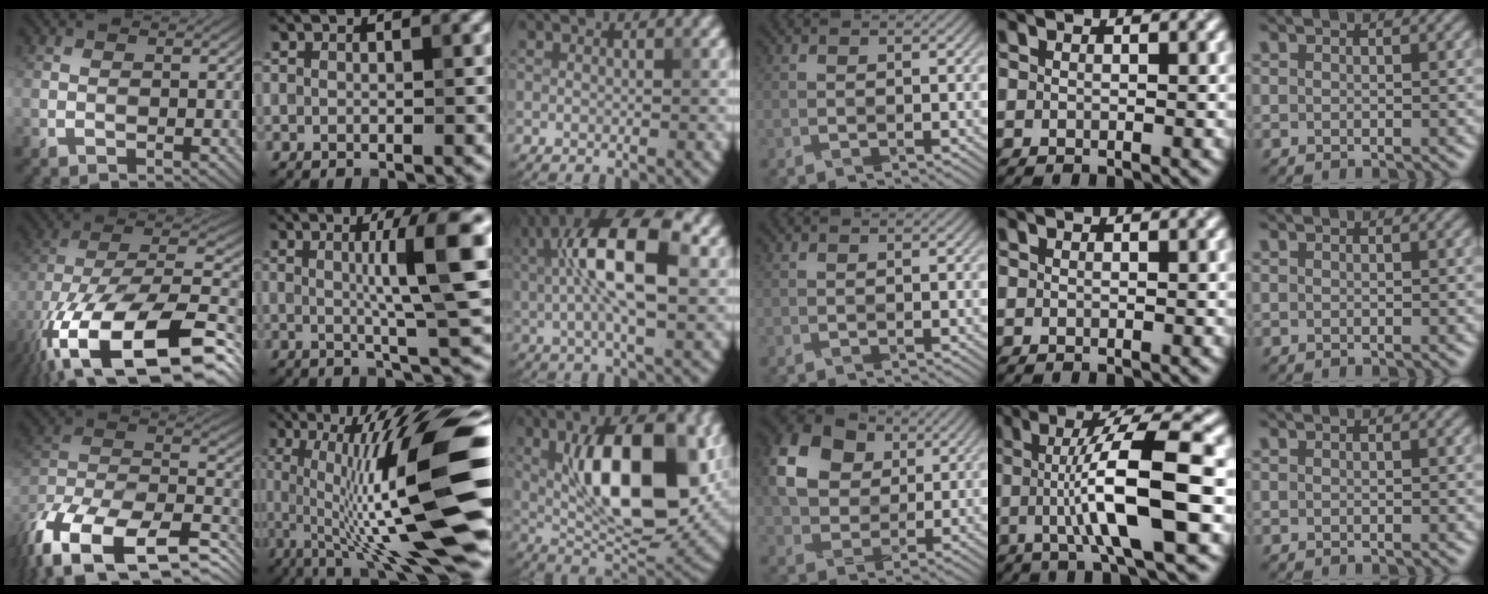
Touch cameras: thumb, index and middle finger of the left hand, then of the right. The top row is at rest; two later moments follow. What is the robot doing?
{"motion": "wrap", "object": "ribbon"}